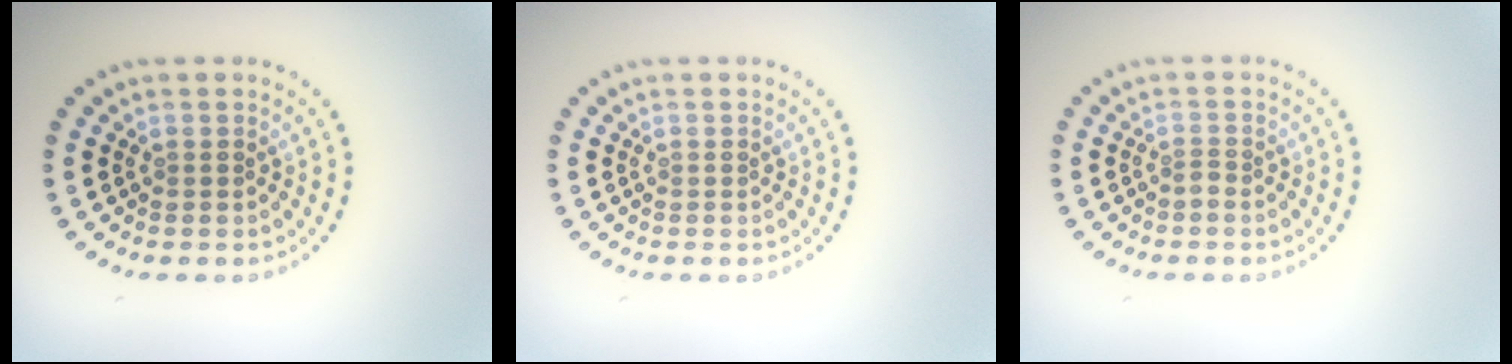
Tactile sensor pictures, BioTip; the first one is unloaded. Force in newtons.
{"total": 0.0}
{"total": 0.9, "press": 0.5, "slide": 0.7}